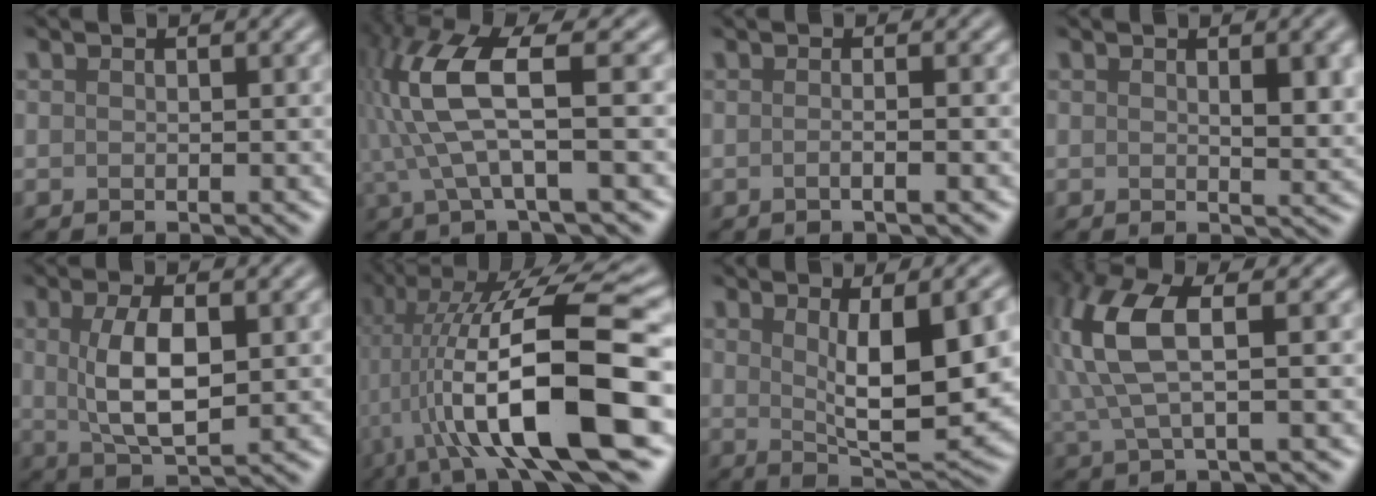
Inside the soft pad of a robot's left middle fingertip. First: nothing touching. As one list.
[{"total": 8.3, "force": [1.1, 2.2, 8.0], "torque": [-0.183, 0.019, 0.025]}, {"total": 2.4, "force": [0.1, 1.2, 2.1], "torque": [-0.003, 0.001, -0.020]}, {"total": 3.3, "force": [0.8, 0.8, 3.1], "torque": [-0.038, 0.004, 0.019]}, {"total": 5.2, "force": [0.5, 1.8, 4.9], "torque": [-0.096, 0.004, 0.019]}, {"total": 15.2, "force": [-1.9, 3.9, 14.6], "torque": [-0.236, 0.021, -0.023]}, {"total": 8.7, "force": [1.2, 2.5, 8.2], "torque": [-0.120, -0.003, 0.031]}, {"total": 6.7, "force": [1.6, 2.3, 6.0], "torque": [-0.151, 0.019, 0.035]}]